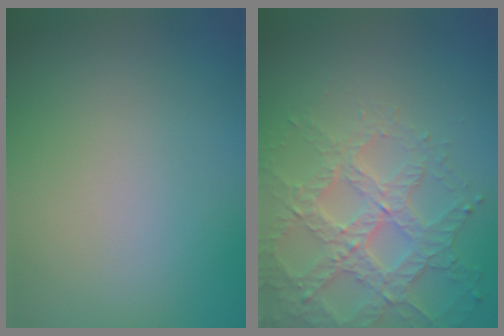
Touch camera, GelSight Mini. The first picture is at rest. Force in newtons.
{"total": 5.1, "press": 4.3, "slide": 2.7}